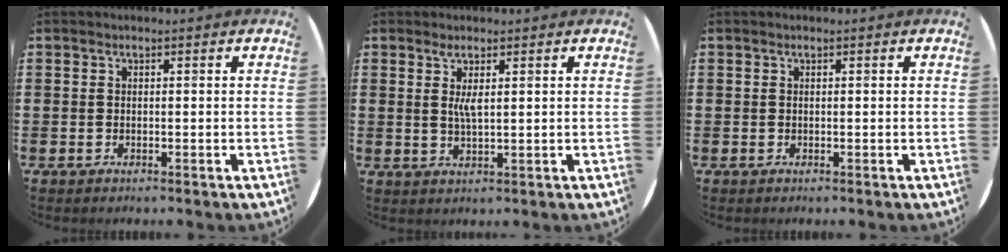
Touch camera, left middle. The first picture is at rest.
{"total": 2.3, "force": [1.0, 0.4, 2.0], "torque": [-0.043, 0.002, 0.017]}
{"total": 0.0}